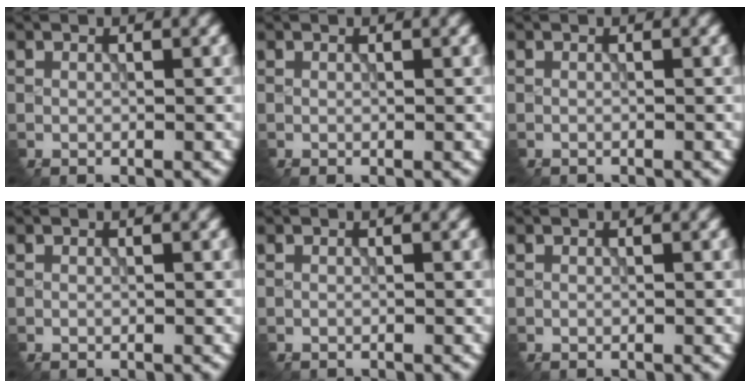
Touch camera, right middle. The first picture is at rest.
{"total": 0.0}
{"total": 0.0}
{"total": 0.0}
{"total": 0.0}
{"total": 0.0}